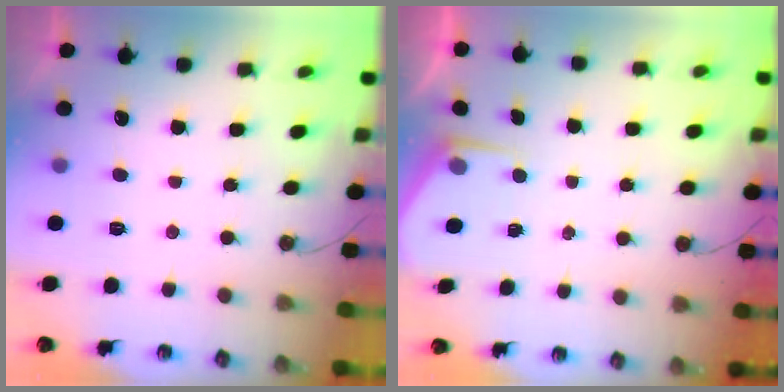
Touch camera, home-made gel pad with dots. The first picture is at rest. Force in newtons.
{"total": 2.5, "press": 2.5, "slide": 0.4}